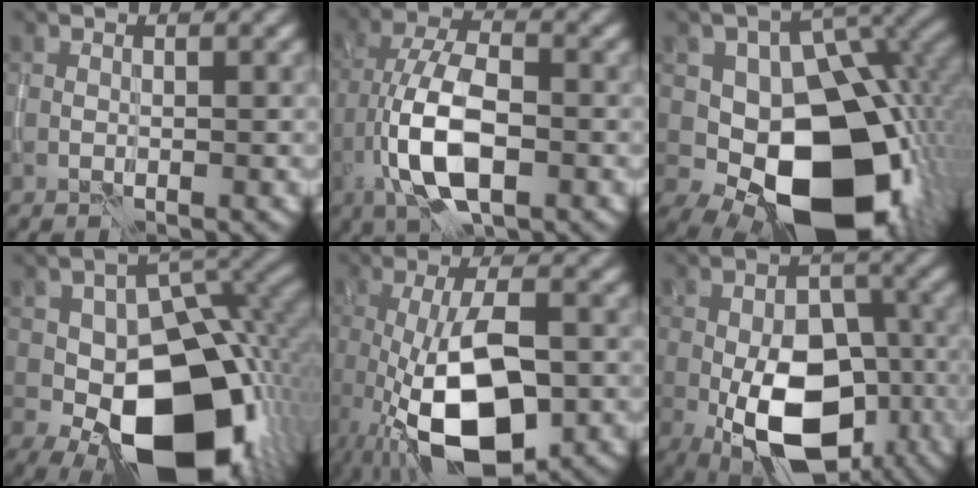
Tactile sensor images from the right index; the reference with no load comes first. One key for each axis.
{"total": 8.7, "fx": -3.2, "fy": 3.7, "fz": 7.2, "tx": -0.145, "ty": 0.005, "tz": -0.066}
{"total": 16.8, "fx": -4.1, "fy": 11.1, "fz": 11.9, "tx": -0.157, "ty": -0.013, "tz": -0.063}
{"total": 17.6, "fx": -4.9, "fy": 11.2, "fz": 12.6, "tx": -0.169, "ty": -0.019, "tz": -0.062}
{"total": 11.9, "fx": -3.6, "fy": 5.0, "fz": 10.1, "tx": -0.190, "ty": -0.017, "tz": -0.057}
{"total": 14.3, "fx": -5.4, "fy": 8.3, "fz": 10.3, "tx": -0.167, "ty": -0.028, "tz": -0.075}